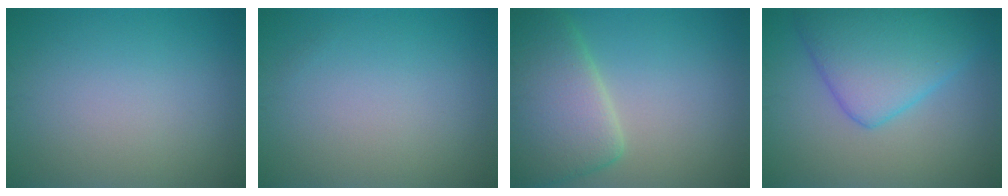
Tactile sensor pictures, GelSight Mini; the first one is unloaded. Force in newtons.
{"total": 0.0}
{"total": 7.4, "press": 7.4, "slide": 0.7}
{"total": 7.2, "press": 7.2, "slide": 0.2}